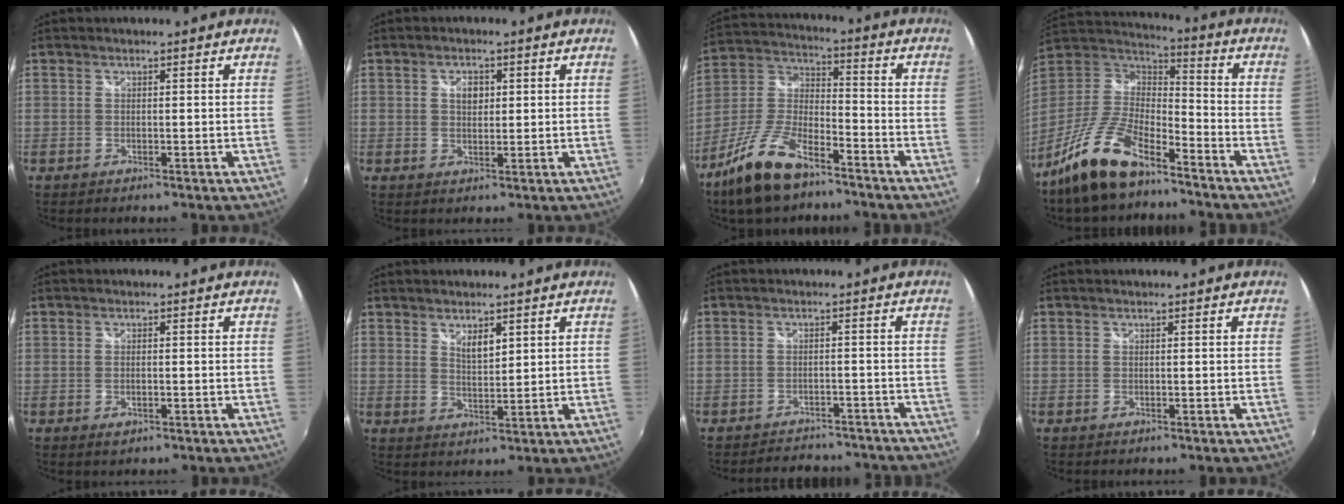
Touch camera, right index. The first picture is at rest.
{"total": 3.0, "force": [0.8, 2.1, 2.0], "torque": [-0.029, 0.005, 0.012]}
{"total": 15.3, "force": [-10.2, 5.9, 9.7], "torque": [-0.215, -0.004, -0.195]}
{"total": 16.8, "force": [-11.6, 5.8, 10.6], "torque": [-0.232, -0.012, -0.221]}
{"total": 1.5, "force": [-0.4, 0.9, 1.1], "torque": [-0.020, -0.001, -0.005]}
{"total": 3.6, "force": [2.3, 1.4, 2.4], "torque": [-0.037, -0.005, 0.039]}
{"total": 10.5, "force": [-9.3, 4.0, 2.7], "torque": [-0.057, 0.019, -0.111]}
{"total": 0.0}